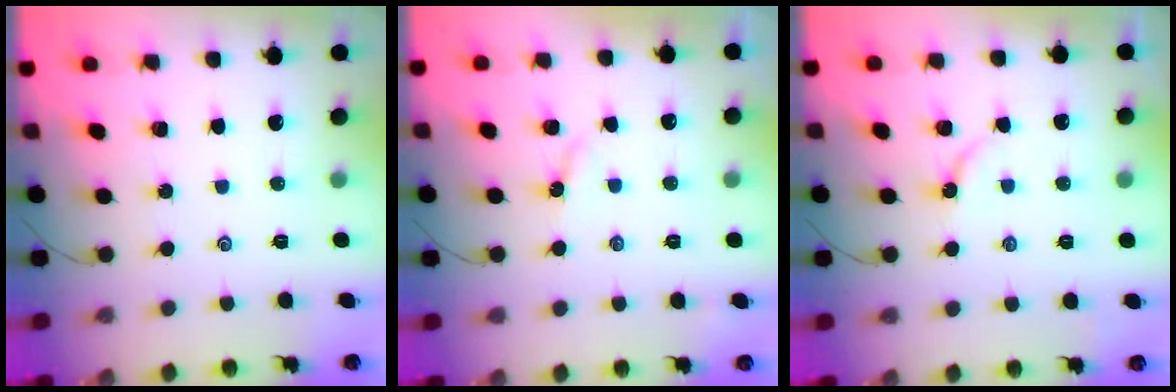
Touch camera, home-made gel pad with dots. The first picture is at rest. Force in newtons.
{"total": 3.4, "press": 3.4, "slide": 0.5}
{"total": 3.3, "press": 3.2, "slide": 0.5}